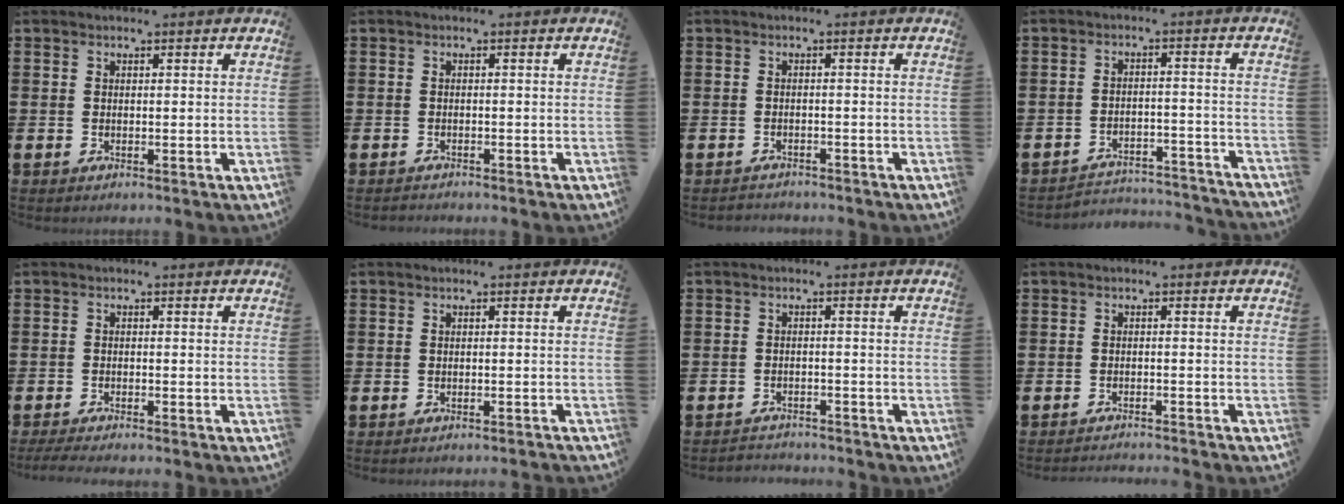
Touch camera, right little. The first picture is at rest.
{"total": 0.6, "force": [-0.6, 0.0, -0.1], "torque": [0.000, -0.002, -0.012]}
{"total": 1.1, "force": [-1.1, 0.1, -0.1], "torque": [-0.001, 0.002, -0.023]}
{"total": 3.7, "force": [-3.6, 0.5, 0.2], "torque": [-0.008, 0.006, -0.078]}
{"total": 1.5, "force": [-1.3, 0.0, 0.8], "torque": [-0.013, 0.001, -0.025]}
{"total": 0.7, "force": [-0.6, -0.1, 0.1], "torque": [0.000, -0.001, -0.014]}
{"total": 1.8, "force": [-1.8, 0.1, -0.3], "torque": [-0.001, 0.004, -0.041]}
{"total": 1.3, "force": [-1.3, -0.2, -0.1], "torque": [0.000, 0.003, -0.028]}